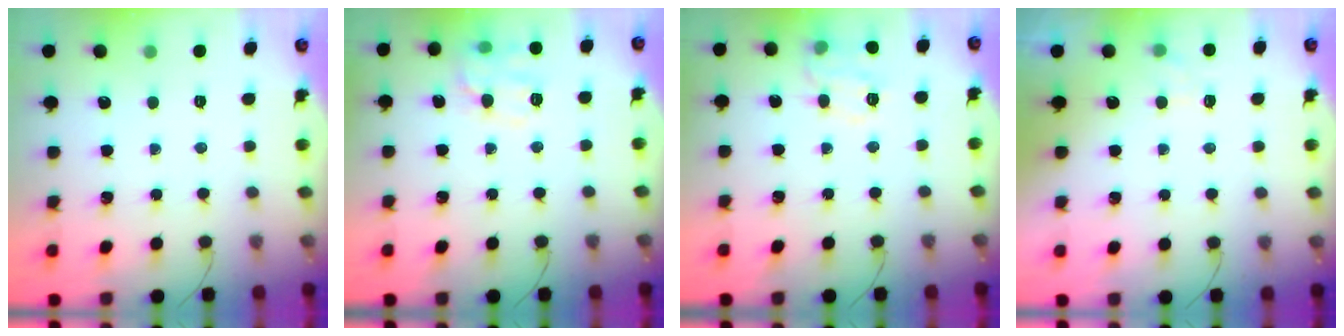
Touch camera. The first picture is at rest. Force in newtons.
{"total": 11.4, "press": 11.3, "slide": 0.5}
{"total": 10.9, "press": 10.9, "slide": 0.1}
{"total": 2.4, "press": 1.9, "slide": 1.4}